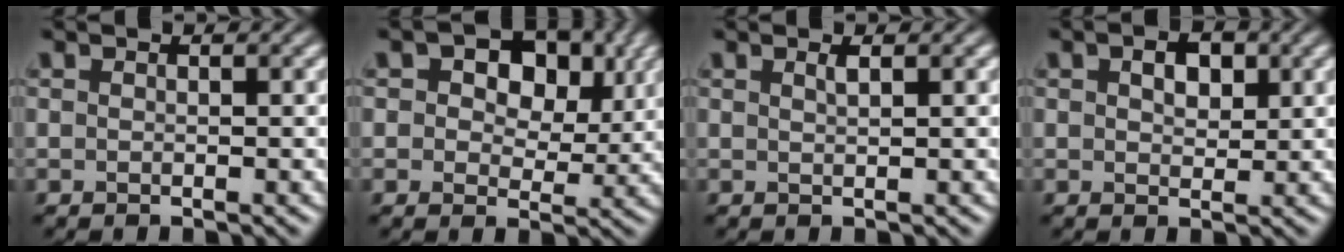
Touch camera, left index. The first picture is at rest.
{"total": 6.8, "force": [2.2, 4.4, 4.8], "torque": [-0.067, 0.002, 0.018]}
{"total": 0.9, "force": [0.5, 0.2, 0.6], "torque": [-0.007, 0.002, 0.008]}
{"total": 2.7, "force": [1.0, 1.7, 1.9], "torque": [-0.031, 0.003, 0.016]}